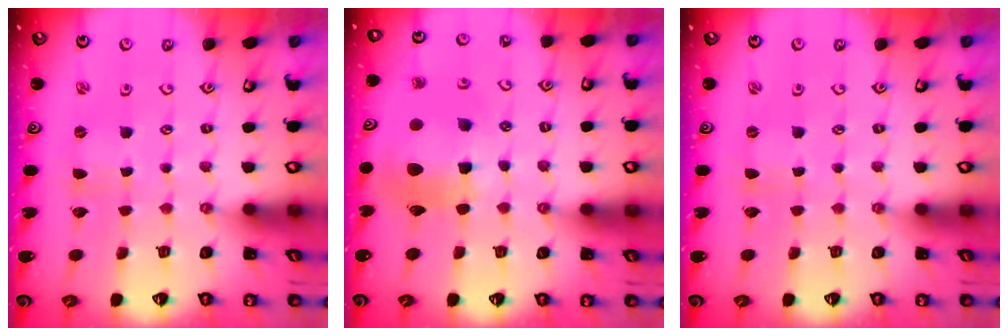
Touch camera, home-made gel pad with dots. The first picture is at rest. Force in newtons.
{"total": 14.0, "press": 13.9, "slide": 1.9}
{"total": 0.0}